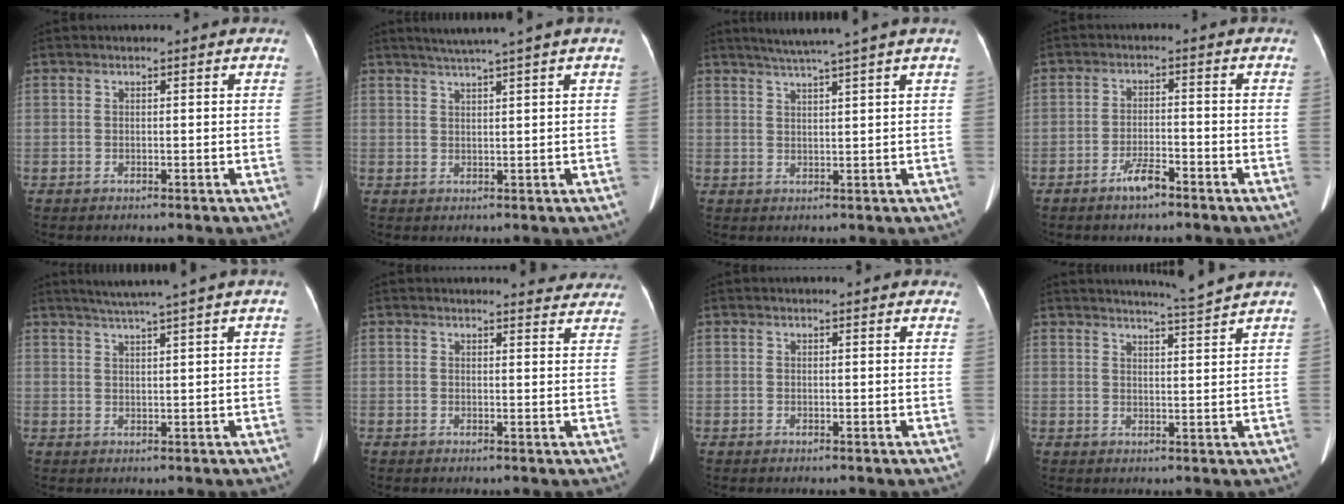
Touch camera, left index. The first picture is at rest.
{"total": 3.7, "force": [2.9, -1.1, 2.1], "torque": [-0.036, 0.007, 0.055]}
{"total": 5.6, "force": [4.5, -1.5, 3.0], "torque": [-0.048, 0.011, 0.075]}
{"total": 3.8, "force": [-2.9, 0.7, 2.3], "torque": [-0.047, -0.005, -0.052]}
{"total": 4.7, "force": [3.7, -1.3, 2.6], "torque": [-0.042, 0.011, 0.068]}
{"total": 7.5, "force": [7.2, 1.8, 1.1], "torque": [0.013, -0.010, 0.051]}
{"total": 2.4, "force": [2.2, 0.7, 0.8], "torque": [-0.011, 0.005, 0.011]}
{"total": 4.3, "force": [3.8, -1.9, 0.5], "torque": [-0.016, -0.020, 0.060]}